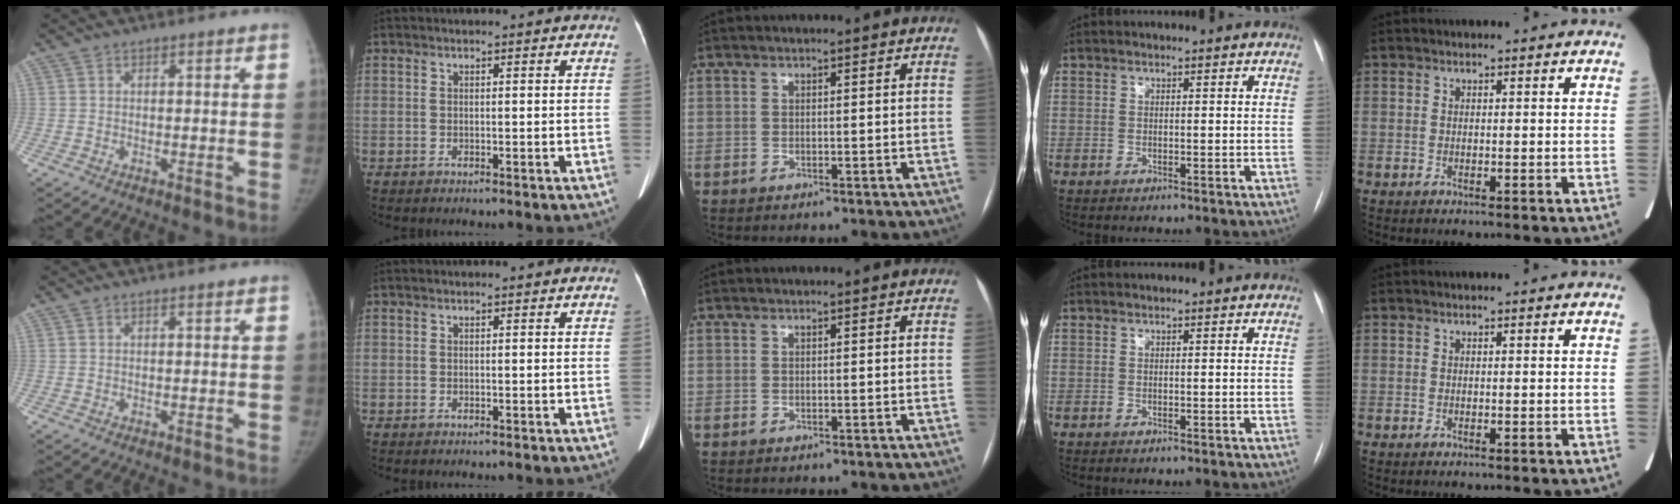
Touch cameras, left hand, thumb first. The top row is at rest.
{}